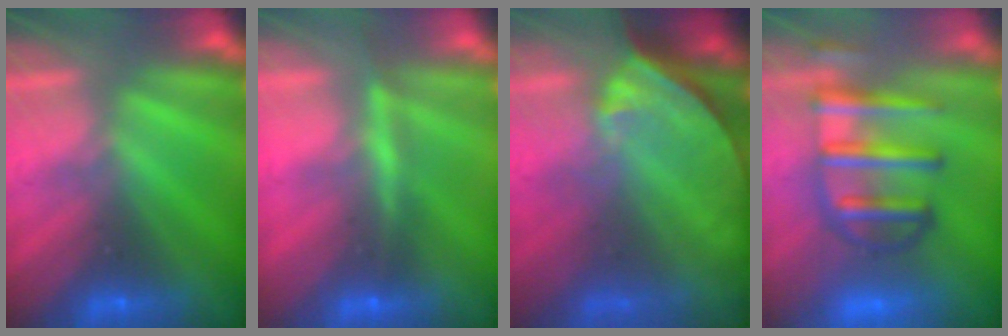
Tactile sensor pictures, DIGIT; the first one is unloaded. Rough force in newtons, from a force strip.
{"total": 4.6}
{"total": 7.9}
{"total": 9.4}